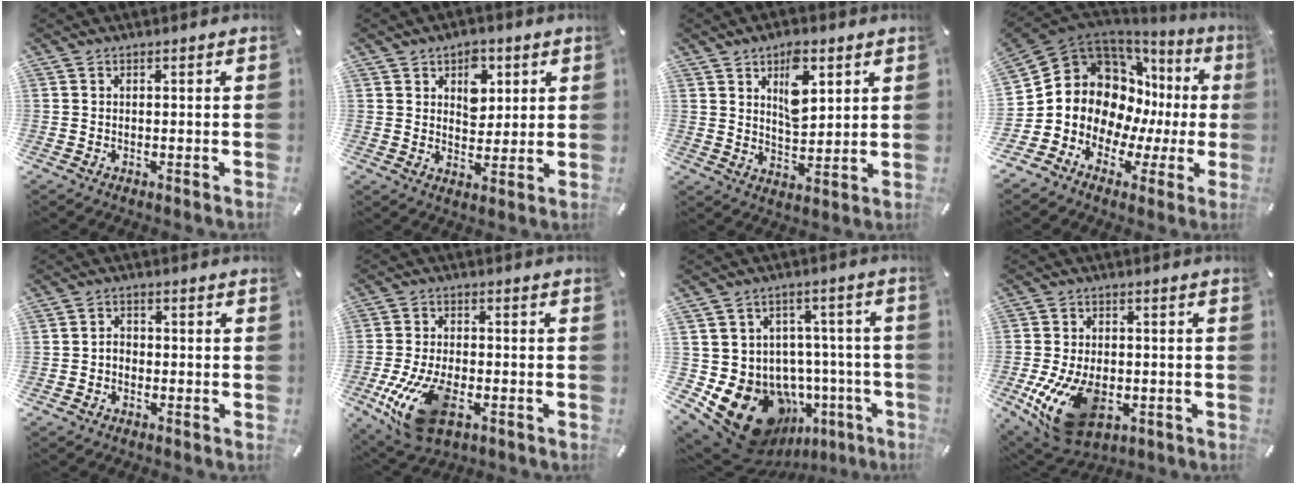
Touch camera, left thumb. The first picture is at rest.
{"total": 7.0, "force": [2.8, 5.2, 3.6], "torque": [-0.038, -0.006, 0.043]}
{"total": 9.5, "force": [4.5, 5.1, 6.7], "torque": [-0.095, -0.016, 0.074]}
{"total": 13.6, "force": [1.8, 12.0, 6.2], "torque": [-0.118, -0.047, 0.043]}
{"total": 2.6, "force": [-1.2, 2.1, 1.0], "torque": [-0.020, 0.010, -0.024]}
{"total": 14.5, "force": [-5.0, 8.0, 11.0], "torque": [-0.226, 0.001, -0.083]}
{"total": 18.9, "force": [-9.4, 12.9, 10.2], "torque": [-0.176, 0.042, -0.131]}
{"total": 15.9, "force": [-4.6, 10.0, 11.5], "torque": [-0.218, 0.008, -0.072]}